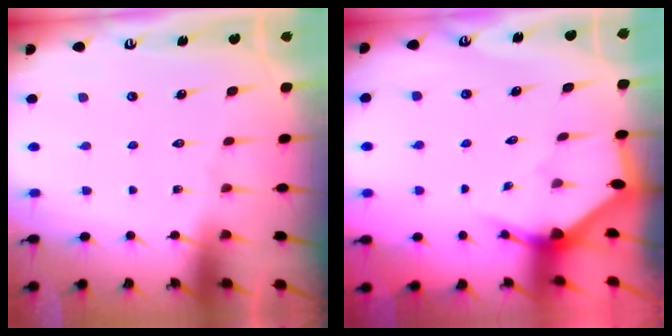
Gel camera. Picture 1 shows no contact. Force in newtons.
{"total": 2.9, "press": 2.9, "slide": 0.2}